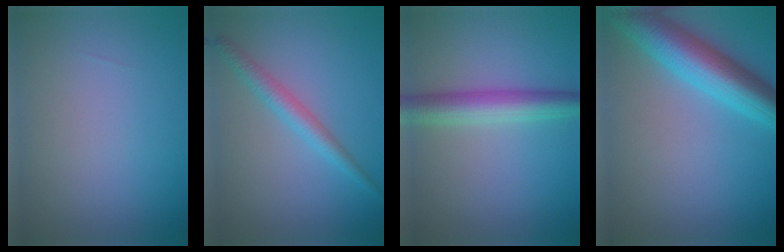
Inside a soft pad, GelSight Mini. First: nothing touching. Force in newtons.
{"total": 2.4, "press": 2.4, "slide": 0.1}
{"total": 4.4, "press": 4.4, "slide": 0.0}
{"total": 7.7, "press": 7.7, "slide": 0.2}